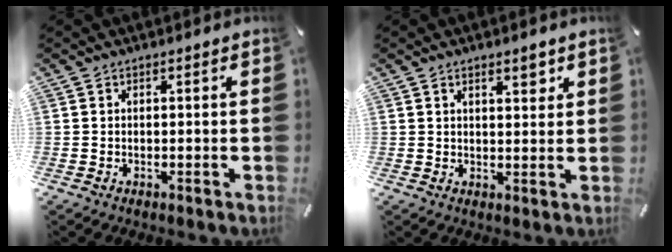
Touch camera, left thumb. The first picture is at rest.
{"total": 3.5, "force": [2.3, 1.3, 2.2], "torque": [-0.031, -0.007, 0.036]}